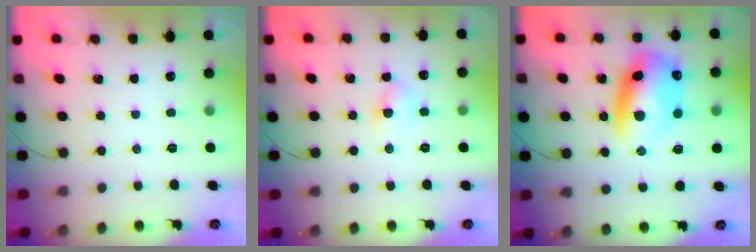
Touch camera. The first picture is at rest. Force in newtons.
{"total": 5.3, "press": 5.1, "slide": 1.3}
{"total": 13.4, "press": 13.0, "slide": 3.1}